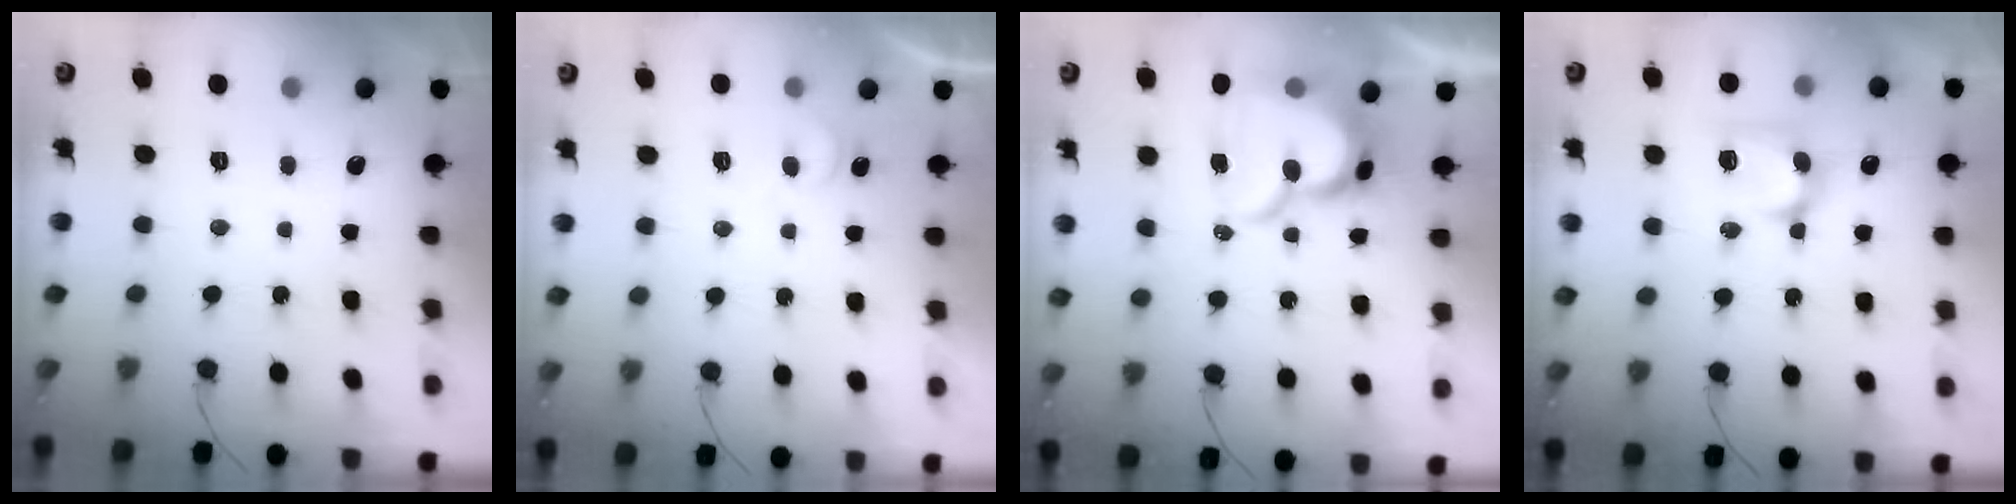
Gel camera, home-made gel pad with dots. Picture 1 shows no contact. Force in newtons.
{"total": 4.6, "press": 4.5, "slide": 0.5}
{"total": 16.6, "press": 16.6, "slide": 1.2}
{"total": 11.9, "press": 11.9, "slide": 0.8}